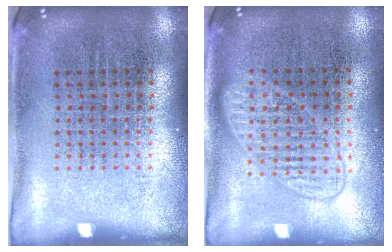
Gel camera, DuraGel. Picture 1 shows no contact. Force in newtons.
{"total": 1.5, "press": 1.4, "slide": 0.2}